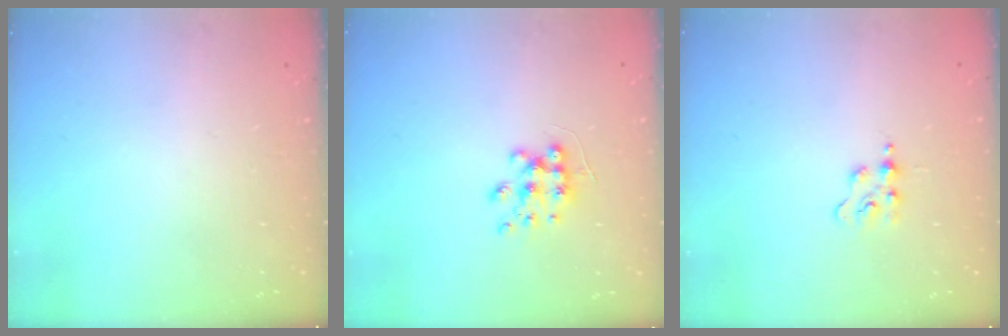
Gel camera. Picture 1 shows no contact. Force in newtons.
{"total": 7.6, "press": 7.5, "slide": 0.8}
{"total": 2.8, "press": 2.7, "slide": 0.5}